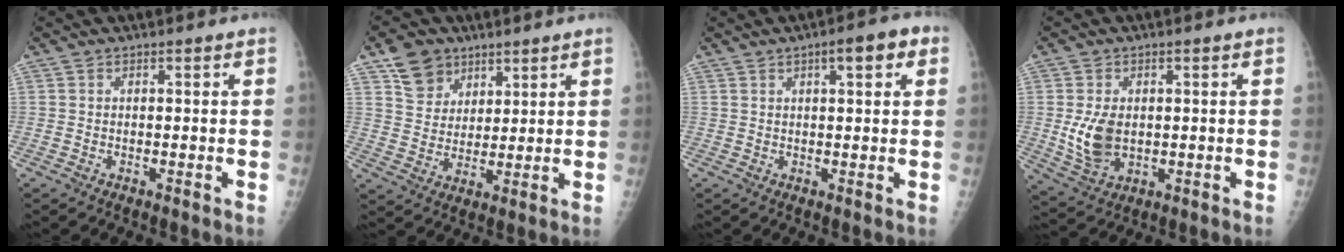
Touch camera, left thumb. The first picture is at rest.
{"total": 7.8, "force": [5.1, 5.6, 2.0], "torque": [-0.006, -0.027, 0.098]}
{"total": 5.4, "force": [2.4, 1.6, 4.5], "torque": [-0.049, 0.008, 0.028]}
{"total": 7.8, "force": [0.0, 5.2, 5.8], "torque": [-0.104, -0.007, 0.012]}